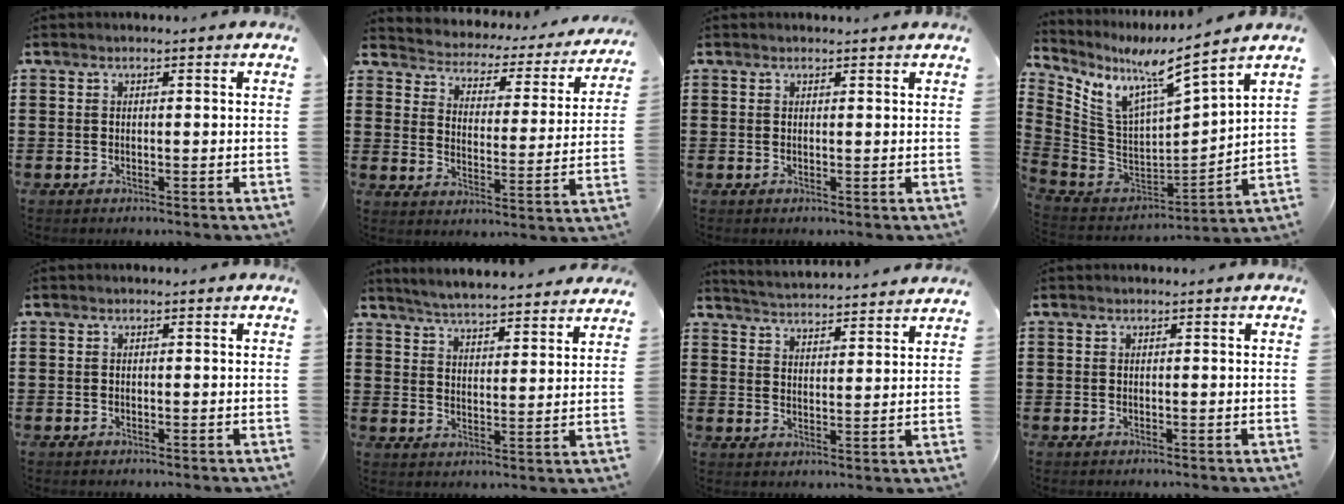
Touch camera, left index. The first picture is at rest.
{"total": 2.2, "force": [2.1, 0.7, 0.1], "torque": [-0.021, -0.025, 0.025]}
{"total": 0.6, "force": [0.6, 0.0, 0.2], "torque": [-0.005, -0.001, 0.013]}
{"total": 8.0, "force": [5.8, 1.2, 5.4], "torque": [-0.134, -0.058, 0.091]}
{"total": 0.0}
{"total": 4.8, "force": [4.7, -0.4, 0.5], "torque": [-0.030, -0.032, 0.081]}
{"total": 3.7, "force": [3.6, -0.6, -0.1], "torque": [-0.017, -0.030, 0.060]}
{"total": 0.0}